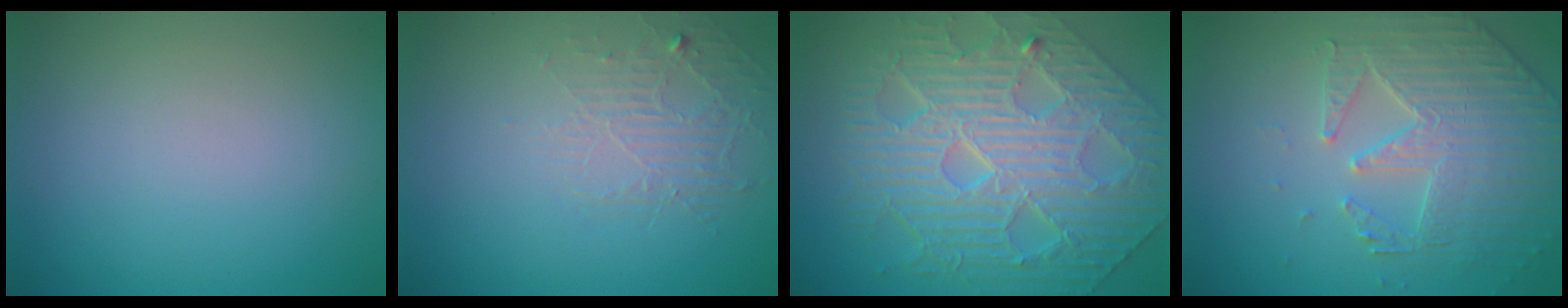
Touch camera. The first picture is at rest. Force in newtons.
{"total": 1.8, "press": 0.8, "slide": 1.6}
{"total": 10.4, "press": 7.7, "slide": 6.9}
{"total": 4.2, "press": 3.9, "slide": 1.6}